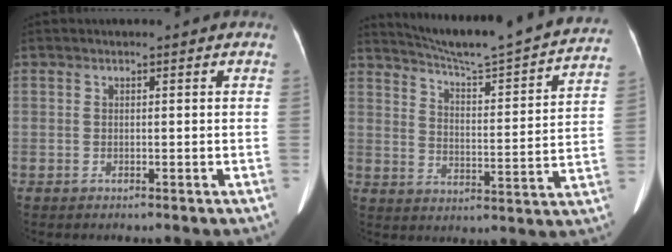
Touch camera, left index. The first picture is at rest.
{"total": 24.0, "force": [21.7, 0.6, 10.2], "torque": [-0.161, -0.048, 0.285]}